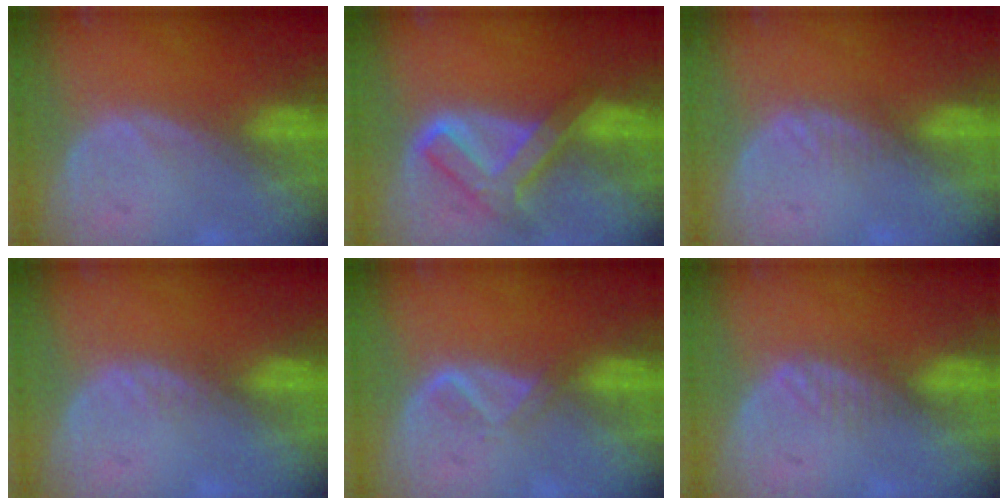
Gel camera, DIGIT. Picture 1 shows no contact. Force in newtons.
{"total": 7.8, "press": 6.6, "slide": 4.1}
{"total": 1.3, "press": 1.1, "slide": 0.7}
{"total": 1.2, "press": 0.9, "slide": 0.8}
{"total": 2.1, "press": 2.0, "slide": 0.6}
{"total": 2.0, "press": 1.8, "slide": 0.8}